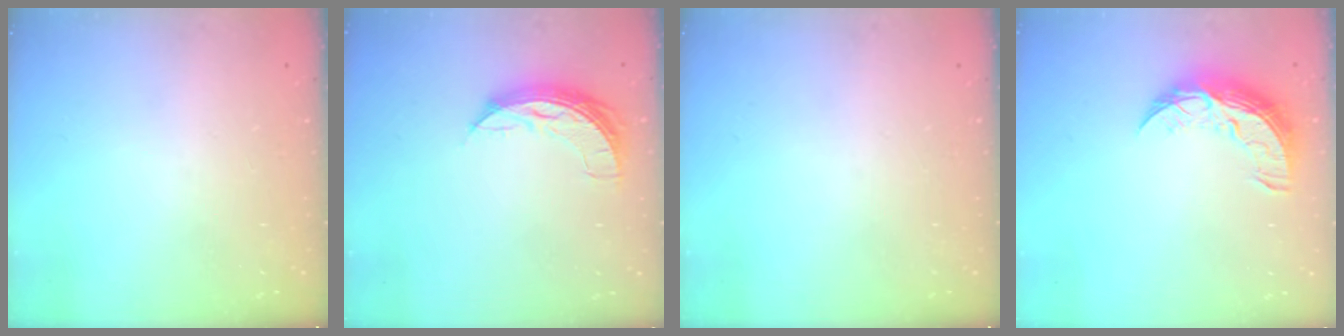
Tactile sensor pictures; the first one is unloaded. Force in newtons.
{"total": 7.7, "press": 7.7, "slide": 0.4}
{"total": 0.0}
{"total": 10.7, "press": 10.6, "slide": 0.6}